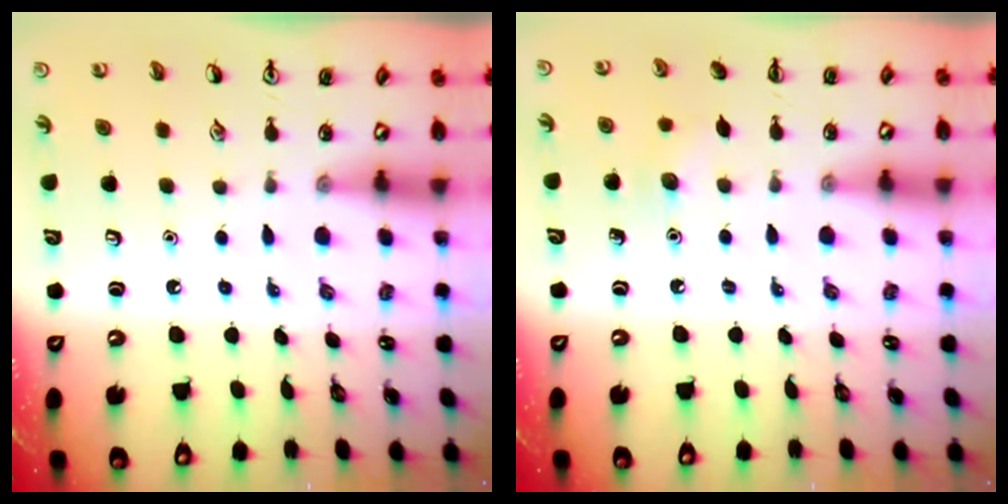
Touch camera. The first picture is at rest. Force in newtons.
{"total": 5.8, "press": 5.6, "slide": 1.5}